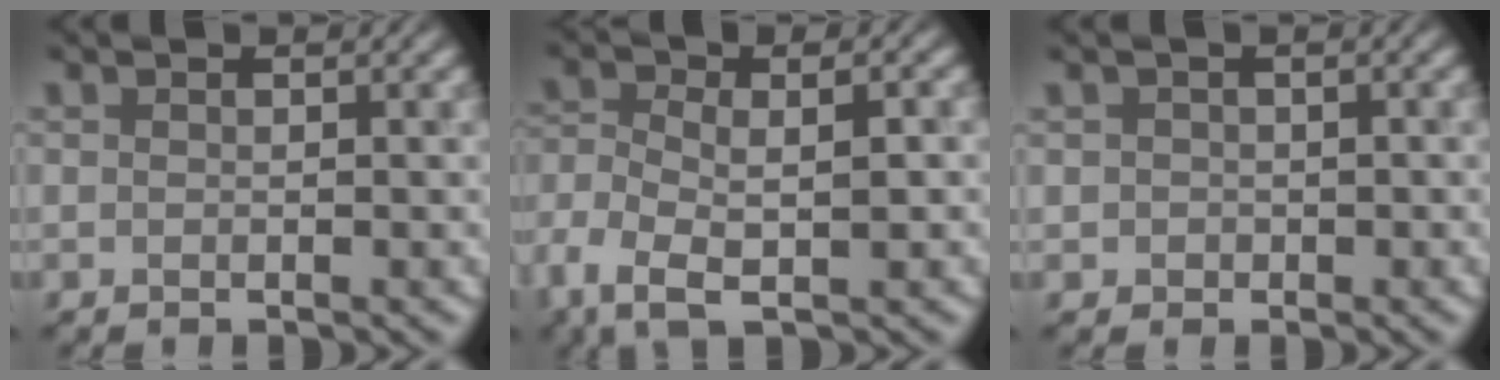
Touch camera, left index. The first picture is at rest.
{"total": 6.3, "force": [-2.7, 2.6, 5.1], "torque": [-0.099, 0.000, -0.053]}
{"total": 1.0, "force": [0.0, 1.0, 0.1], "torque": [0.006, -0.002, 0.000]}